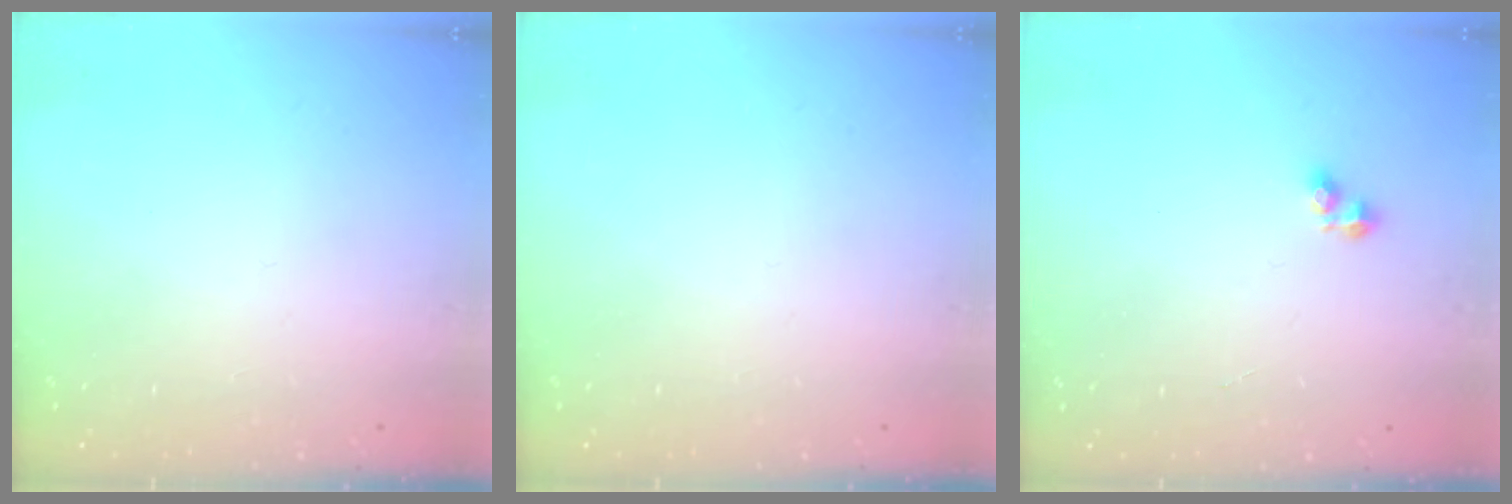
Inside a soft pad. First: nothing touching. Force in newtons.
{"total": 0.0}
{"total": 2.1, "press": 2.1, "slide": 0.3}